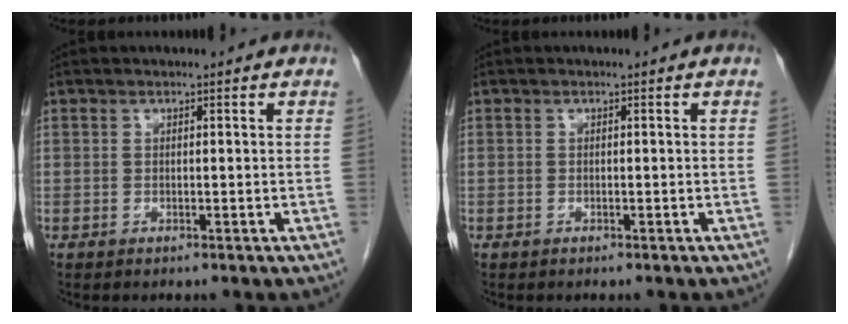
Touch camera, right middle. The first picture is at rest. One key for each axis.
{"total": 0.0}